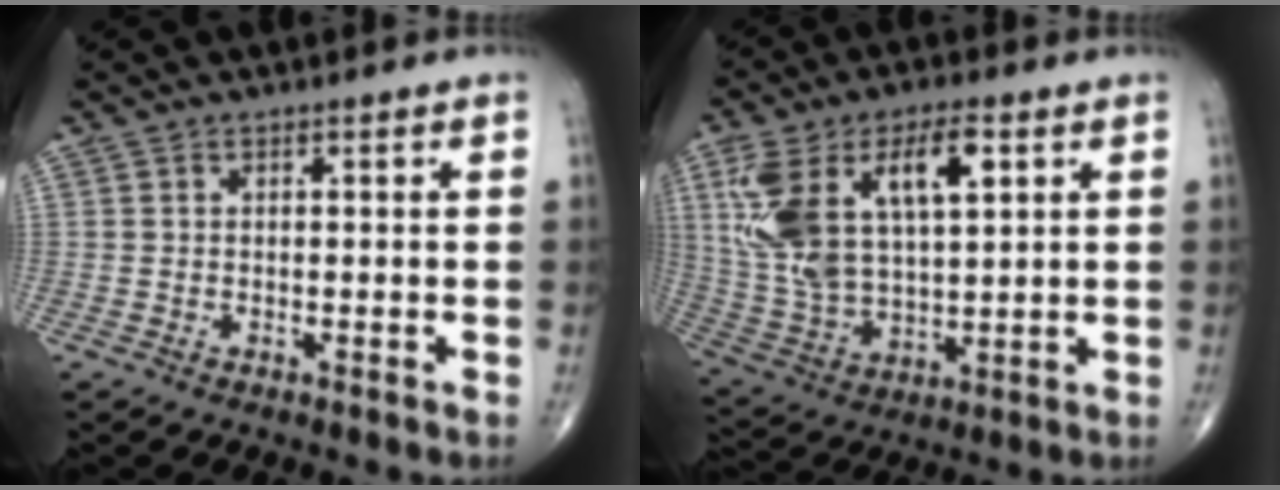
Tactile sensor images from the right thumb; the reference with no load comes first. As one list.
[{"total": 18.8, "force": [6.2, 9.1, 15.2], "torque": [-0.290, -0.002, 0.121]}]